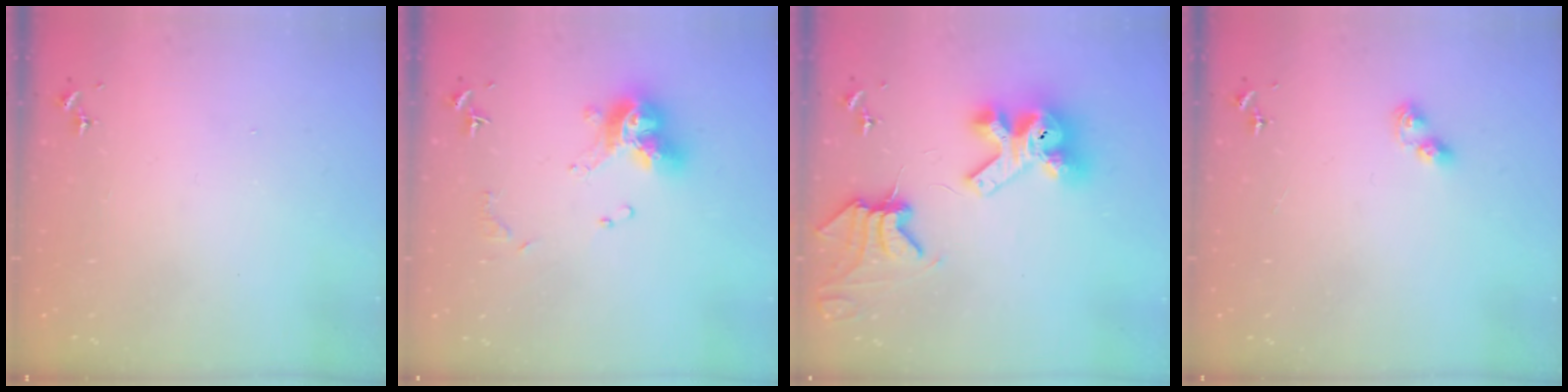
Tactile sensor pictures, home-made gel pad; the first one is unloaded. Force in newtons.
{"total": 12.9, "press": 12.8, "slide": 1.4}
{"total": 12.8, "press": 12.6, "slide": 1.9}
{"total": 5.5, "press": 5.4, "slide": 0.6}